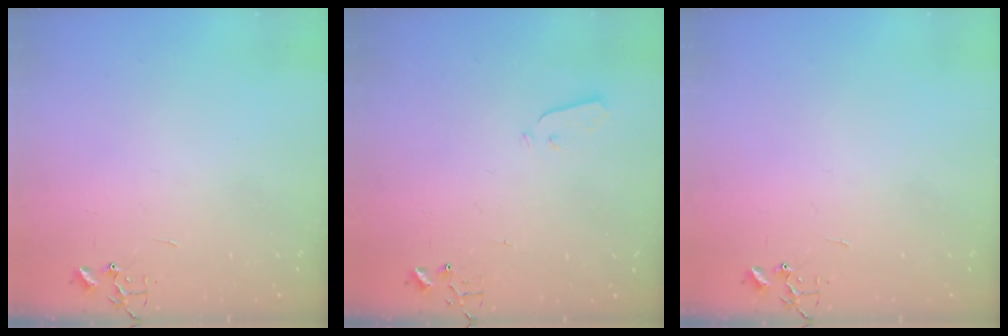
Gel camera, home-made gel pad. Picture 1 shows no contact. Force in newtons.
{"total": 3.0, "press": 2.9, "slide": 0.3}
{"total": 0.0}